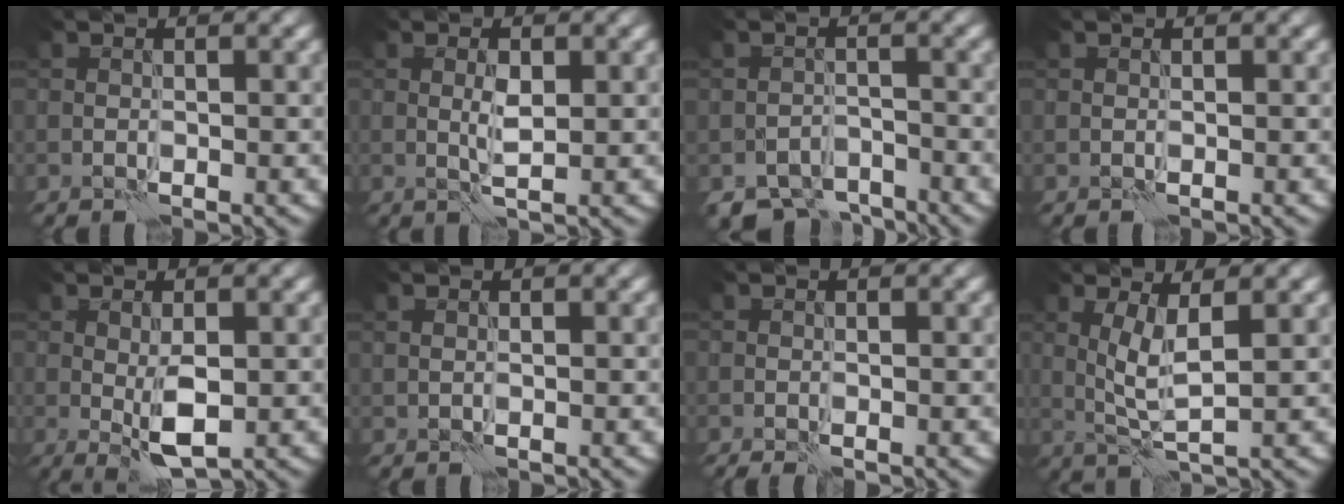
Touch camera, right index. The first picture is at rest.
{"total": 1.8, "force": [0.2, 0.4, 1.7], "torque": [-0.036, 0.002, 0.004]}
{"total": 4.6, "force": [-4.0, 1.9, 1.2], "torque": [-0.008, -0.008, -0.070]}
{"total": 0.0}
{"total": 3.3, "force": [-0.3, 1.1, 3.1], "torque": [-0.060, -0.005, -0.003]}
{"total": 0.0}
{"total": 0.9, "force": [-0.5, 0.1, 0.7], "torque": [-0.011, -0.003, -0.008]}
{"total": 3.1, "force": [0.4, 0.5, 3.1], "torque": [-0.064, -0.006, 0.013]}